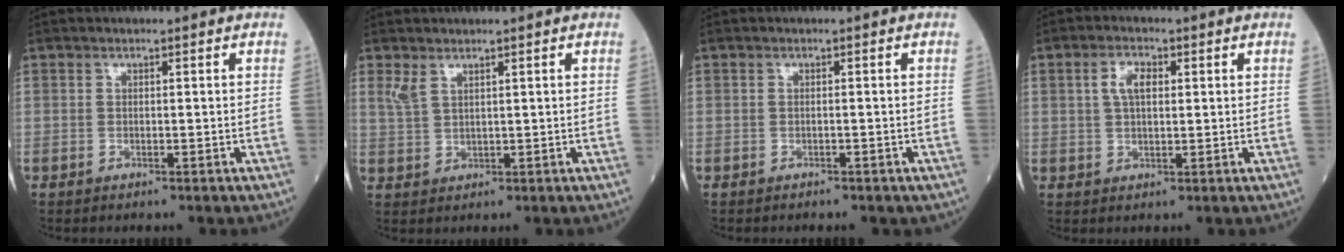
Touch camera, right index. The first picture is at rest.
{"total": 2.2, "force": [1.6, 0.7, 1.4], "torque": [-0.038, 0.006, 0.045]}
{"total": 2.6, "force": [-2.0, 1.0, 1.2], "torque": [-0.017, -0.005, -0.016]}
{"total": 3.9, "force": [1.1, 1.9, 3.3], "torque": [-0.066, 0.010, 0.022]}